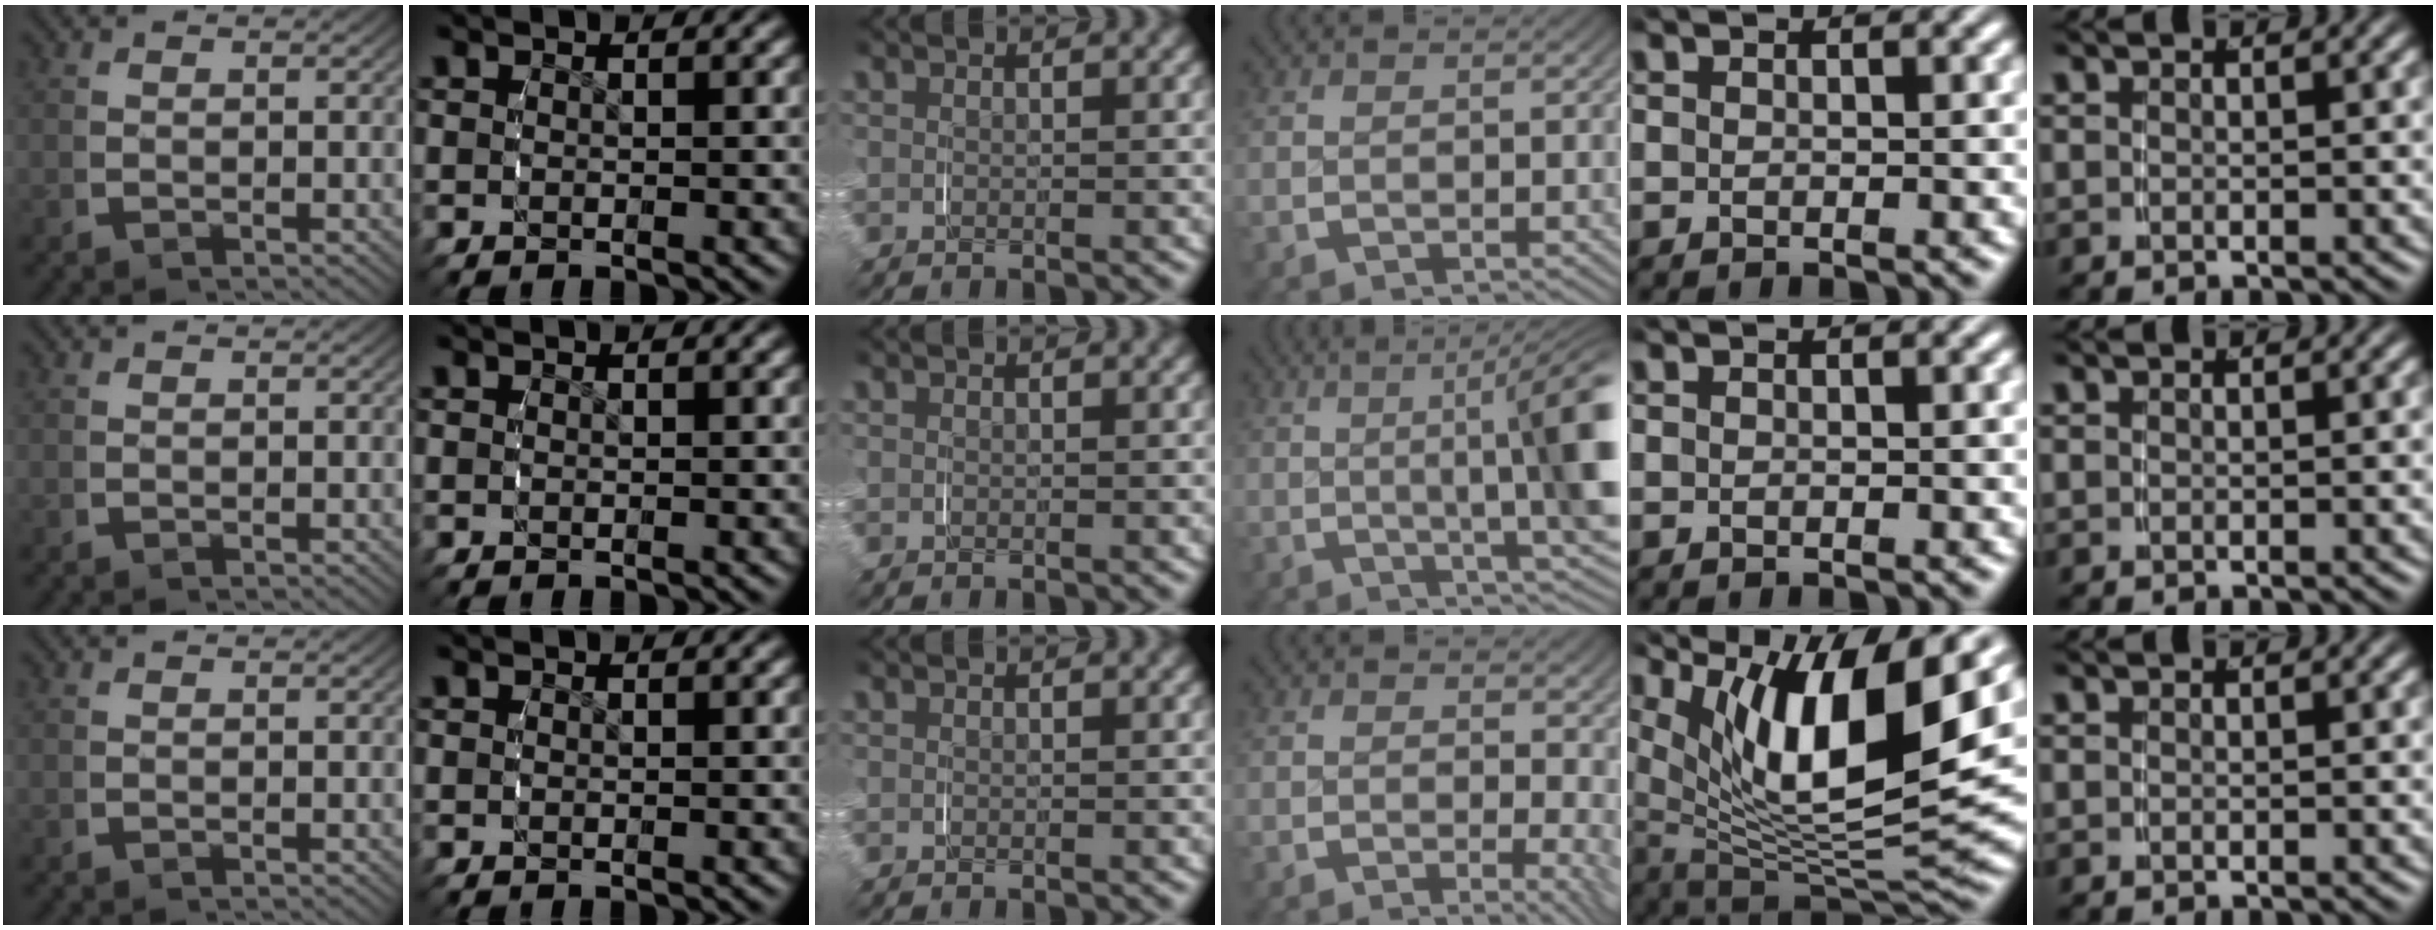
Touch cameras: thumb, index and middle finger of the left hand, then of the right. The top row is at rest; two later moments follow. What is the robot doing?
{"motion": "grasp_and_lifting", "object": "jewelry box"}